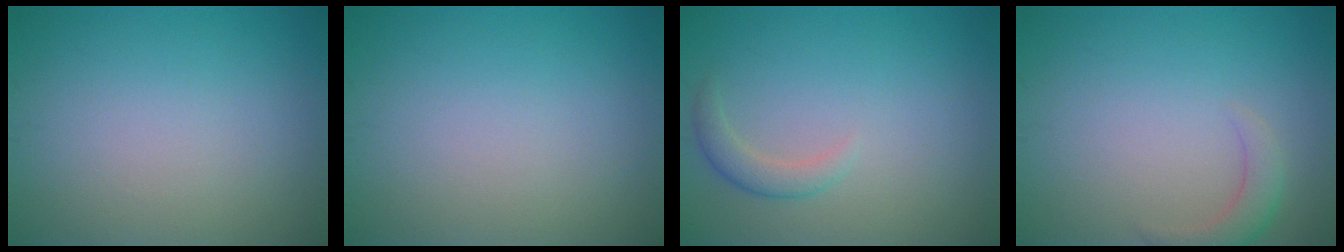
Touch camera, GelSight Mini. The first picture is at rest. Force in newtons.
{"total": 0.0}
{"total": 1.8, "press": 1.7, "slide": 0.2}
{"total": 2.1, "press": 2.1, "slide": 0.2}